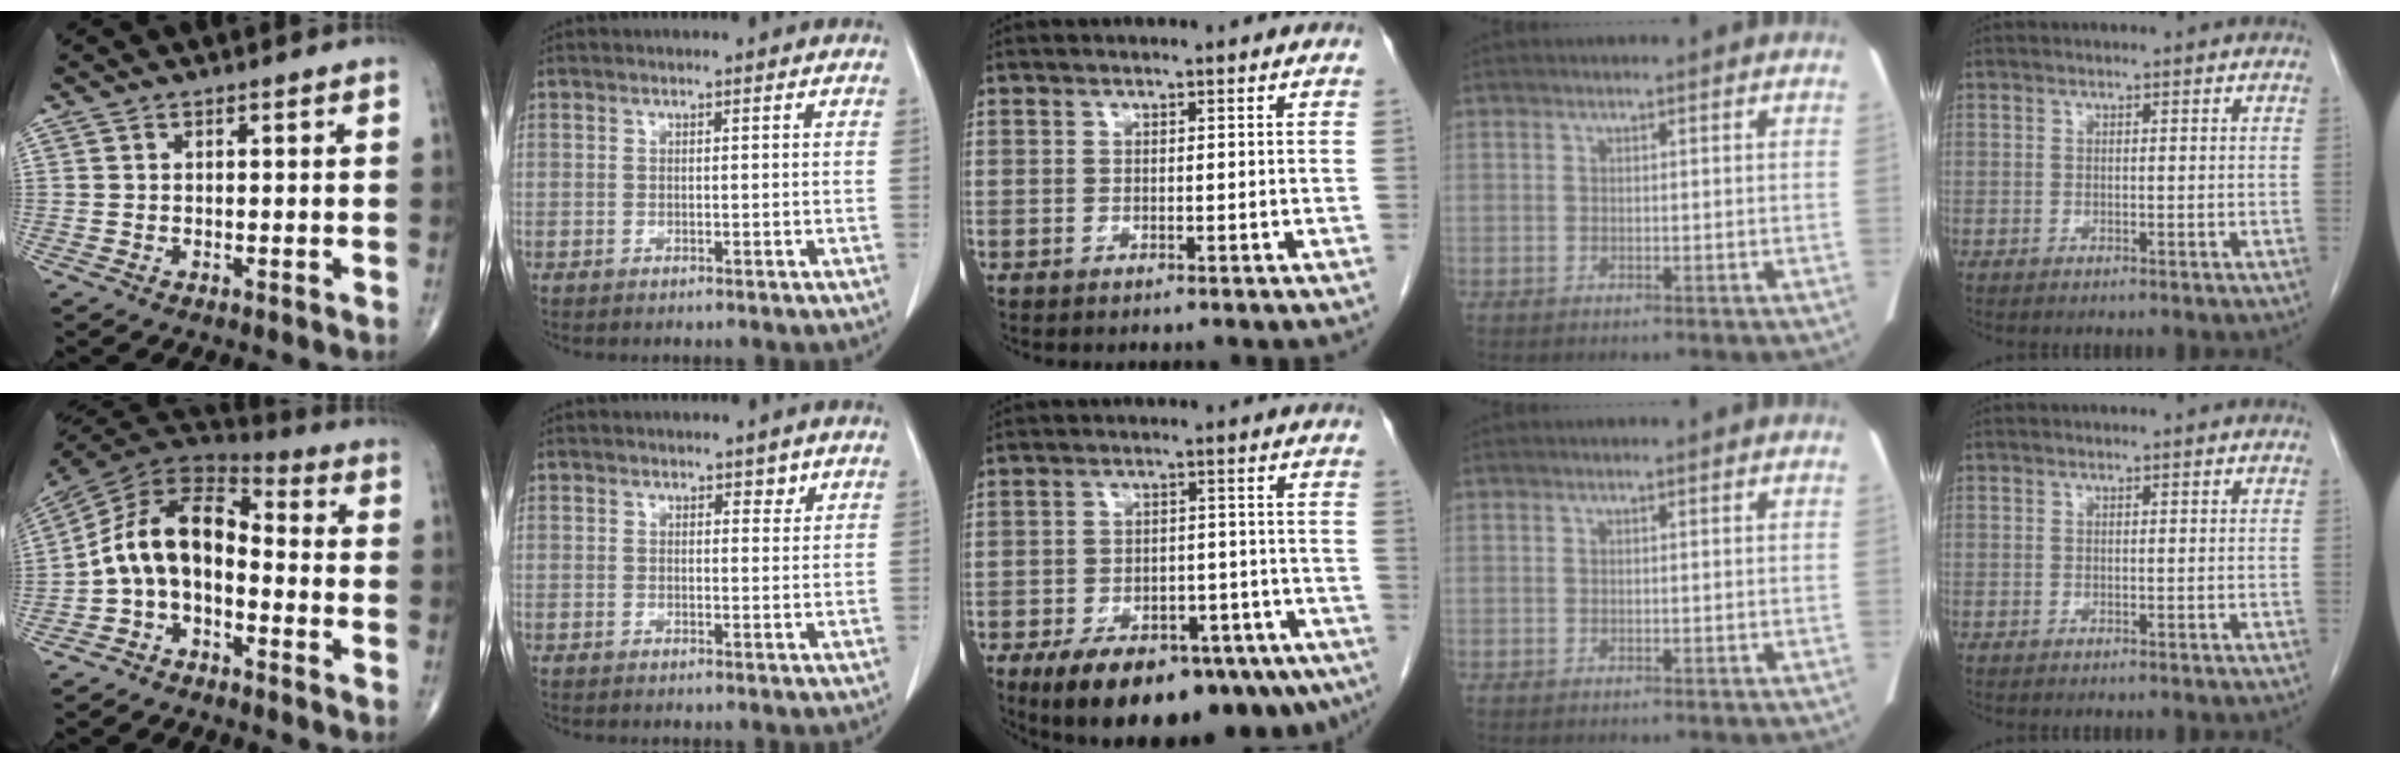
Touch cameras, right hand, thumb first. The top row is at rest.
{"thumb": {"total": 12.3, "force": [-2.9, 7.5, 9.3], "torque": [-0.151, 0.080, -0.068]}, "index": {"total": 2.0, "force": [1.2, 1.3, 0.9], "torque": [-0.015, 0.005, 0.021]}, "middle": {"total": 21.1, "force": [-14.4, 8.2, 13.0], "torque": [-0.159, 0.009, -0.194]}}